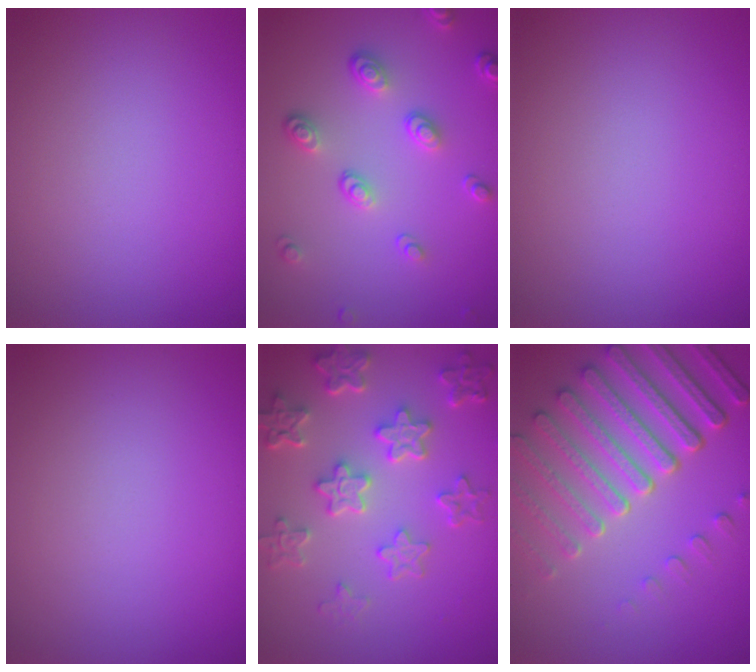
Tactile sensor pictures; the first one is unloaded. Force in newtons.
{"total": 3.7, "press": 2.9, "slide": 2.3}
{"total": 0.0}
{"total": 0.0}
{"total": 5.8, "press": 4.5, "slide": 3.6}
{"total": 7.8, "press": 5.8, "slide": 5.3}